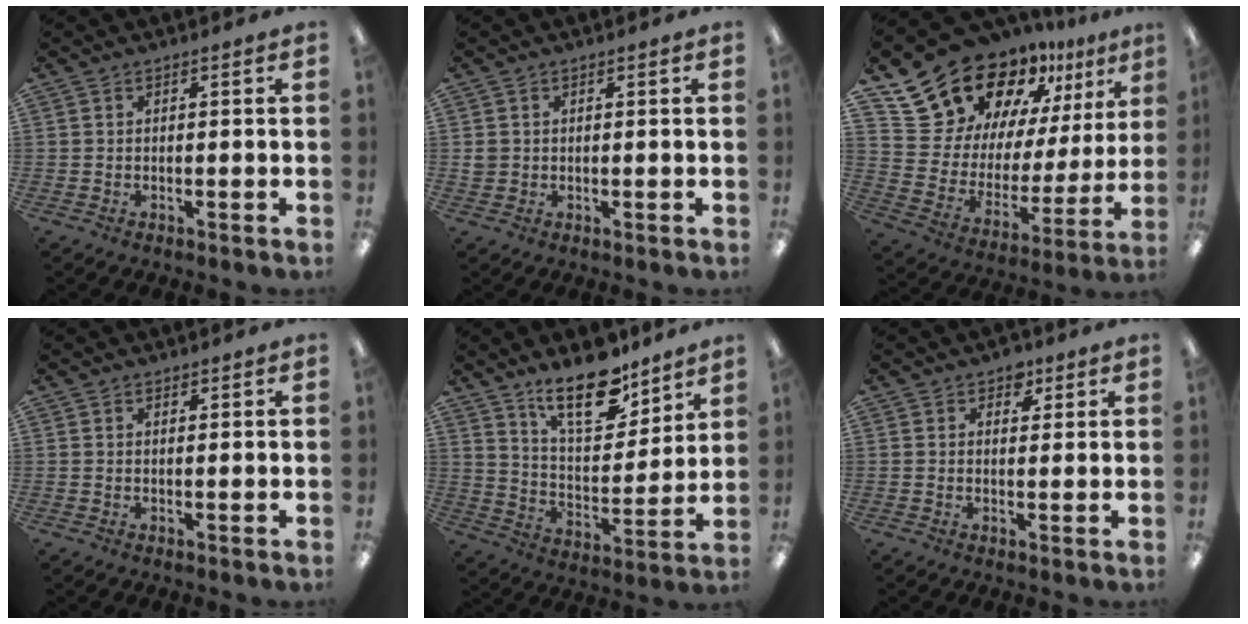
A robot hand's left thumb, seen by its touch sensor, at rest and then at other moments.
{"total": 1.6, "force": [0.4, 1.5, 0.2], "torque": [-0.006, 0.002, 0.006]}
{"total": 21.6, "force": [17.9, 10.6, 5.8], "torque": [-0.119, -0.140, 0.336]}
{"total": 0.8, "force": [0.6, 0.4, 0.1], "torque": [-0.003, -0.001, 0.012]}
{"total": 17.1, "force": [12.7, 6.9, 9.0], "torque": [-0.145, -0.077, 0.221]}
{"total": 3.3, "force": [1.9, 2.4, 1.2], "torque": [-0.004, -0.003, 0.030]}